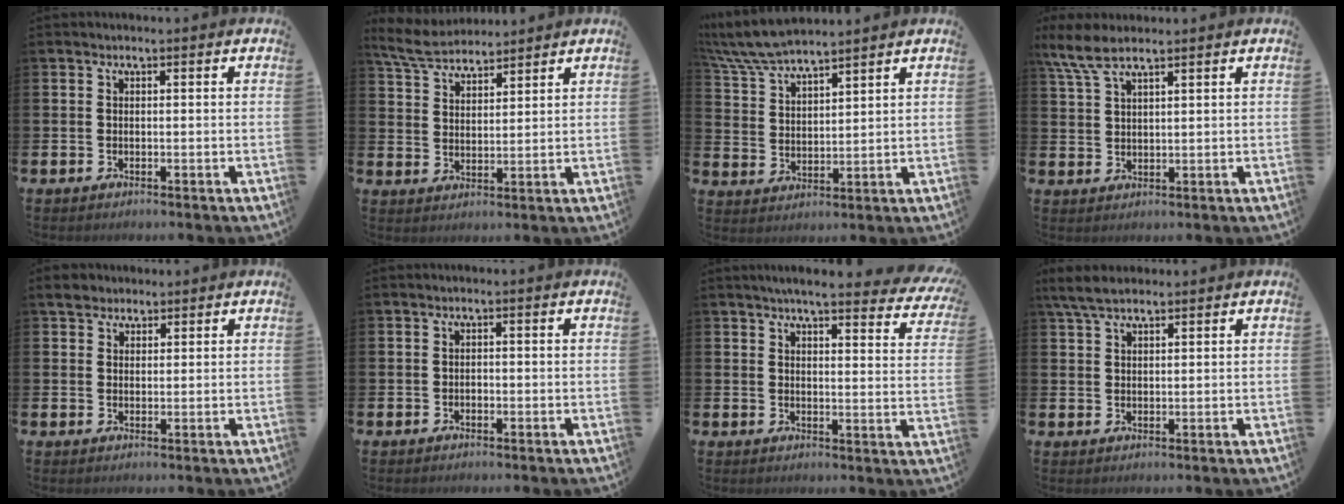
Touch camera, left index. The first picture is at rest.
{"total": 6.1, "force": [5.8, 1.4, 1.5], "torque": [-0.055, -0.018, 0.108]}
{"total": 7.1, "force": [6.8, 0.7, 1.8], "torque": [-0.064, -0.027, 0.126]}
{"total": 5.5, "force": [4.4, 1.6, 3.0], "torque": [-0.059, -0.012, 0.077]}
{"total": 3.5, "force": [3.0, 1.8, 0.5], "torque": [-0.004, -0.004, 0.052]}
{"total": 0.6, "force": [-0.3, 0.5, 0.2], "torque": [-0.003, 0.002, -0.008]}
{"total": 4.7, "force": [4.3, 0.3, 2.0], "torque": [-0.044, -0.030, 0.068]}
{"total": 4.8, "force": [3.8, 1.5, 2.4], "torque": [-0.055, -0.004, 0.070]}